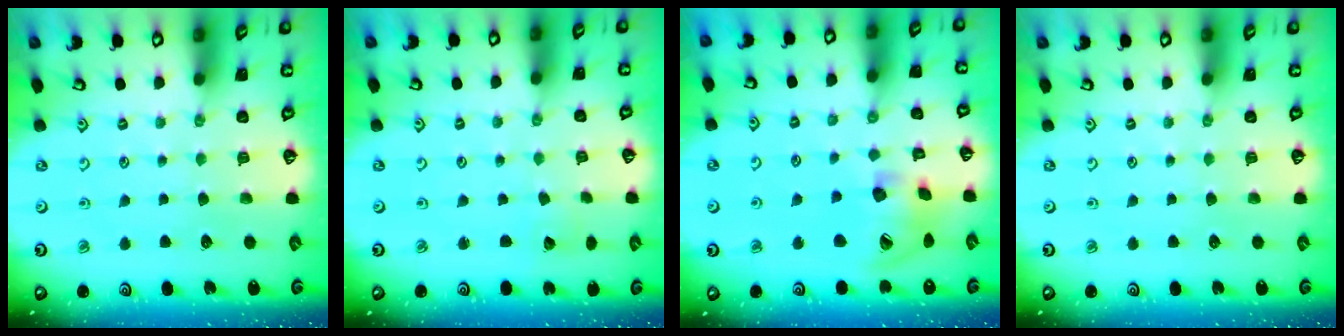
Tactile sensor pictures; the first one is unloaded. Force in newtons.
{"total": 2.5, "press": 2.5, "slide": 0.4}
{"total": 15.6, "press": 15.5, "slide": 2.3}
{"total": 0.0}